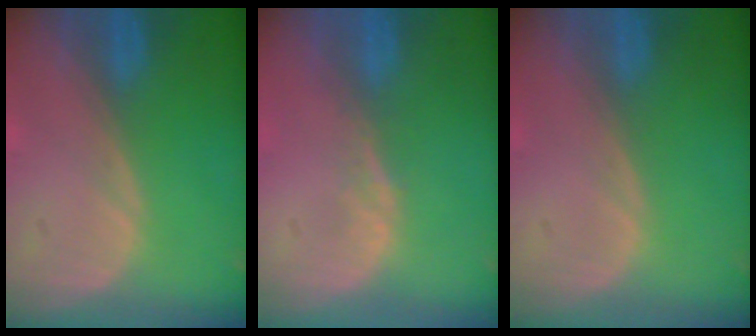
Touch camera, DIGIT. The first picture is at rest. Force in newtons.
{"total": 1.5, "press": 1.2, "slide": 0.9}
{"total": 0.0}